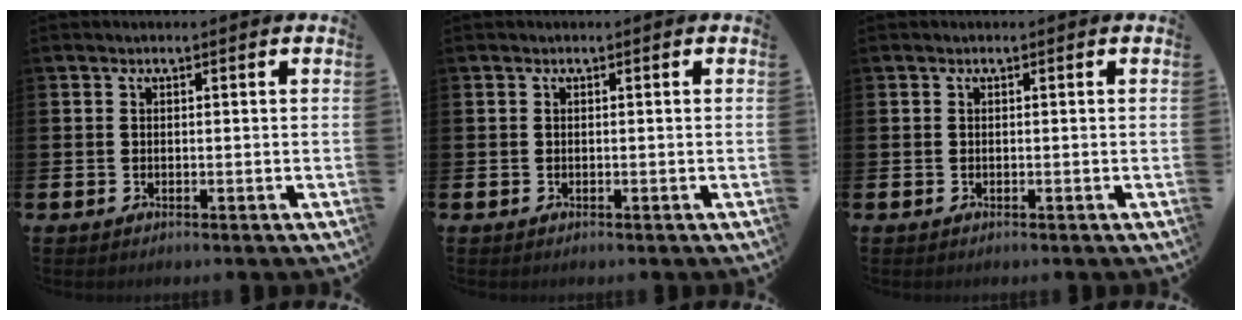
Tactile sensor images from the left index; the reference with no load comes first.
{"total": 0.0}
{"total": 0.0}